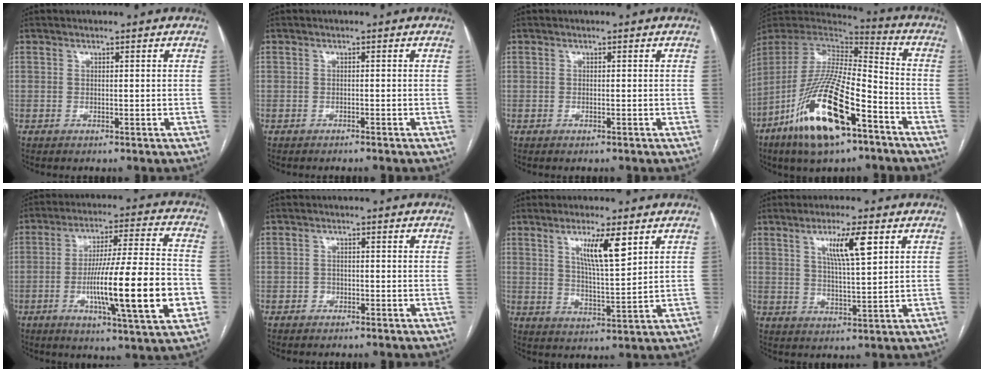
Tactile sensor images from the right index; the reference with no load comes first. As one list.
[{"total": 1.1, "force": [-1.0, -0.1, 0.4], "torque": [-0.007, 0.000, -0.012]}, {"total": 0.0}, {"total": 21.9, "force": [-11.9, 5.2, 17.6], "torque": [-0.375, -0.046, -0.219]}, {"total": 19.3, "force": [-4.6, 0.9, 18.7], "torque": [-0.284, -0.004, -0.069]}, {"total": 1.1, "force": [-0.9, 0.7, 0.0], "torque": [0.003, 0.005, -0.018]}, {"total": 7.3, "force": [3.7, 0.7, 6.3], "torque": [-0.113, -0.007, 0.066]}, {"total": 7.1, "force": [3.1, 0.5, 6.3], "torque": [-0.113, 0.000, 0.056]}]